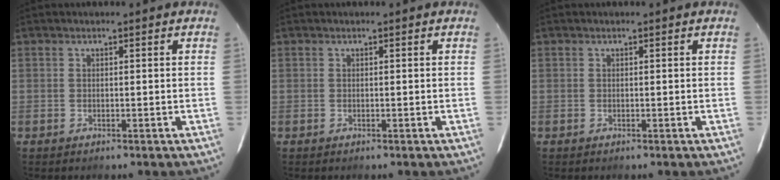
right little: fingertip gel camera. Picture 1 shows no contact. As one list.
[{"total": 0.0}, {"total": 0.0}]